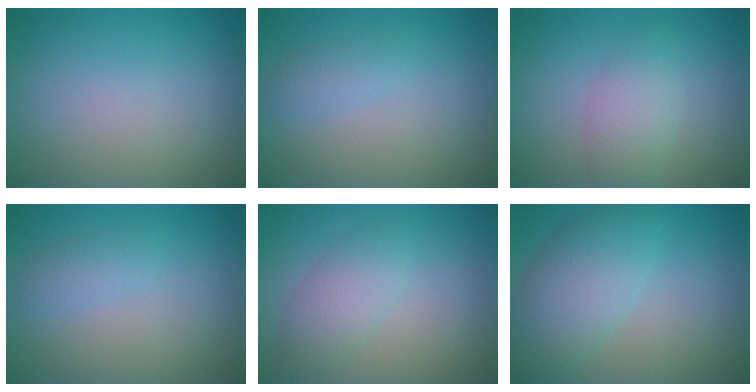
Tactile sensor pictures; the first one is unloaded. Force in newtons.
{"total": 1.3, "press": 1.3, "slide": 0.1}
{"total": 3.0, "press": 3.0, "slide": 0.2}
{"total": 1.3, "press": 1.3, "slide": 0.1}
{"total": 2.7, "press": 2.7, "slide": 0.0}
{"total": 5.5, "press": 5.5, "slide": 0.1}